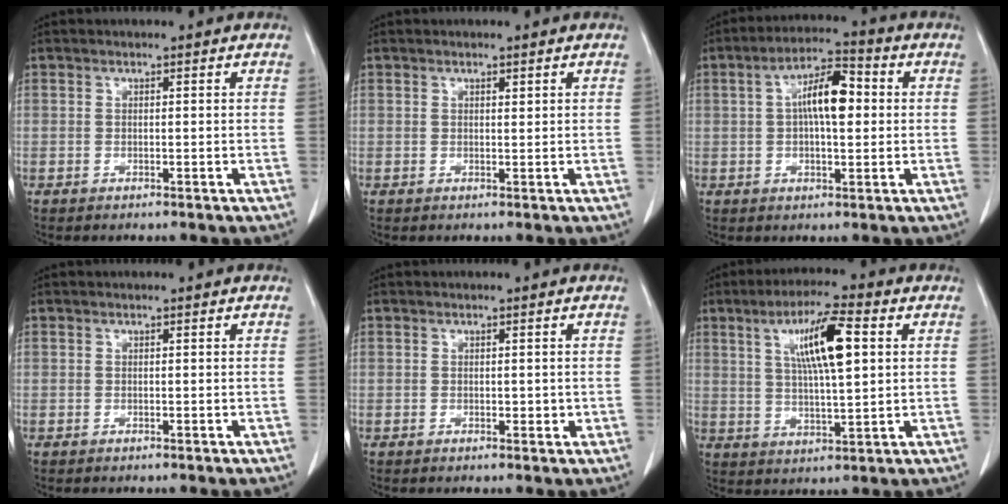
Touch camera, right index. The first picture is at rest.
{"total": 0.6, "force": [0.4, 0.1, 0.4], "torque": [-0.009, -0.003, 0.007]}
{"total": 8.7, "force": [1.1, 2.8, 8.1], "torque": [-0.149, 0.021, 0.013]}
{"total": 0.0}
{"total": 1.2, "force": [0.0, 0.6, 1.0], "torque": [-0.012, -0.001, 0.001]}
{"total": 10.6, "force": [3.1, 1.6, 10.0], "torque": [-0.177, 0.009, 0.055]}